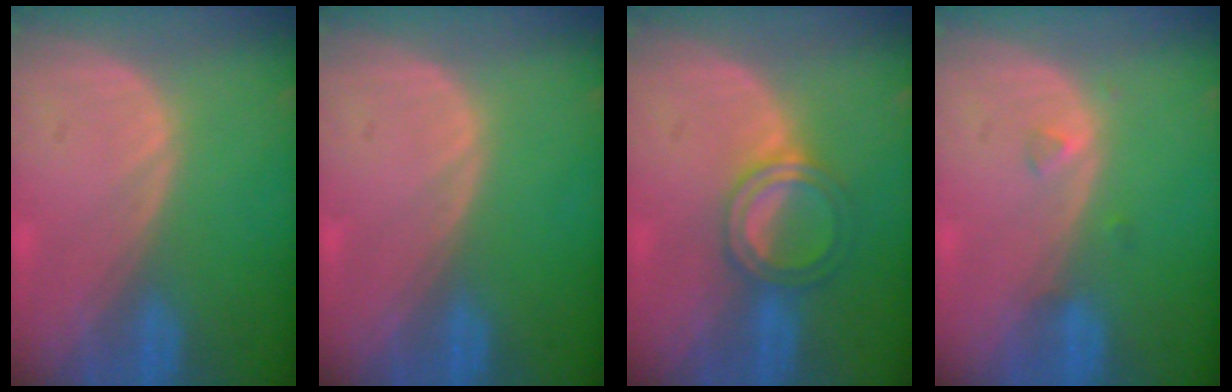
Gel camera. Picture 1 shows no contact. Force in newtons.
{"total": 0.0}
{"total": 5.0, "press": 4.7, "slide": 1.8}
{"total": 1.2, "press": 1.2, "slide": 0.1}